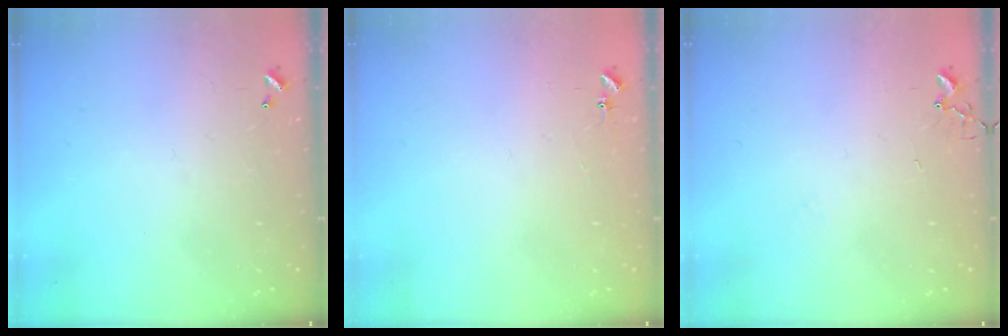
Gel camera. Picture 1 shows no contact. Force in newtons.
{"total": 5.4, "press": 5.4, "slide": 0.6}
{"total": 4.9, "press": 4.9, "slide": 0.5}